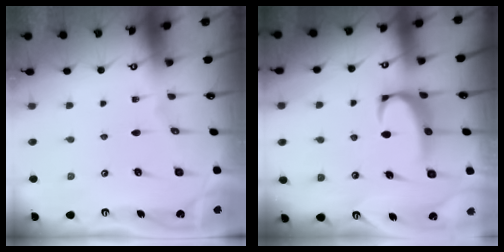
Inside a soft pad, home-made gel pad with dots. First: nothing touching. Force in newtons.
{"total": 3.4, "press": 3.3, "slide": 0.7}